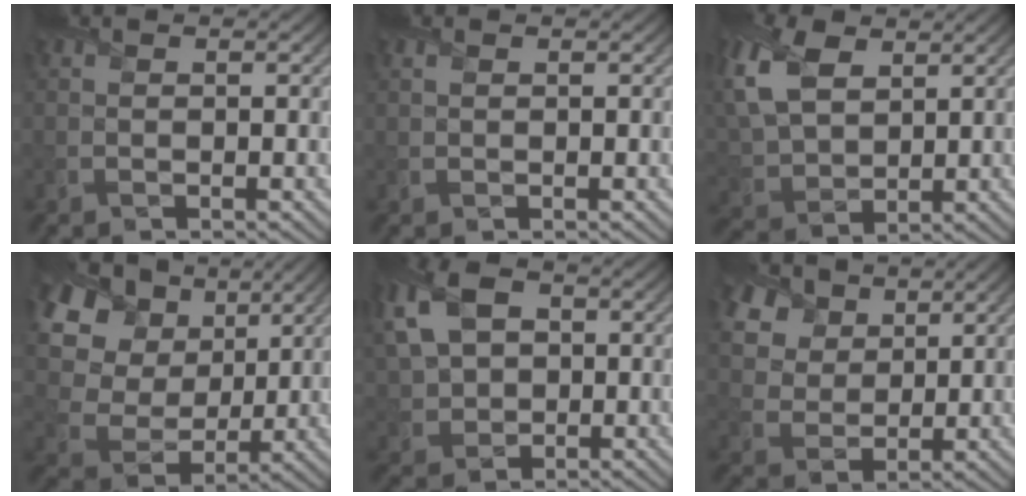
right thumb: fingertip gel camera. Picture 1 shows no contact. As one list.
[{"total": 1.1, "force": [0.7, 0.5, 0.7], "torque": [-0.022, 0.004, 0.016]}, {"total": 11.7, "force": [5.0, 7.2, 7.7], "torque": [-0.223, 0.014, 0.102]}, {"total": 17.6, "force": [7.6, 12.9, 9.3], "torque": [-0.273, 0.047, 0.164]}, {"total": 9.9, "force": [2.3, 6.9, 6.7], "torque": [-0.180, 0.017, 0.035]}, {"total": 9.5, "force": [5.9, 6.2, 4.2], "torque": [-0.160, -0.001, 0.119]}]